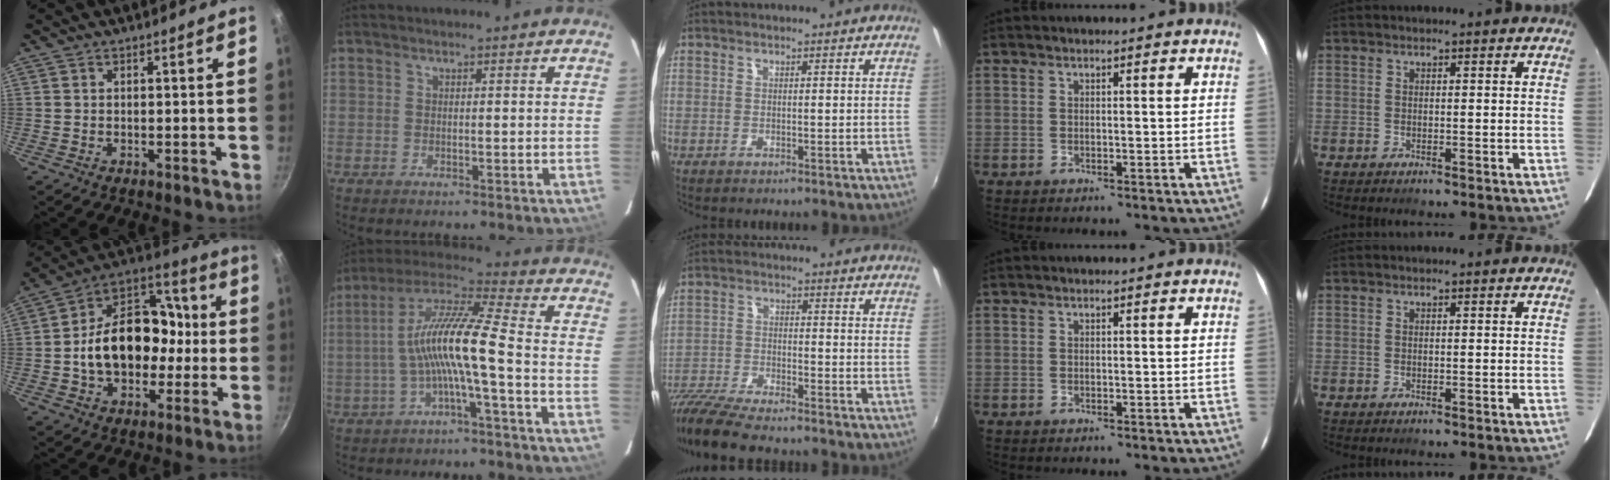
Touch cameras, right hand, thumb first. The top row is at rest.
{"thumb": {"total": 20.9, "force": [-1.5, 15.3, 14.1], "torque": [-0.198, 0.056, -0.033]}, "index": {"total": 12.0, "force": [-2.8, 0.3, 11.7], "torque": [-0.232, 0.017, -0.054]}, "middle": {"total": 12.2, "force": [-10.6, 2.1, 5.7], "torque": [-0.137, -0.025, -0.200]}}